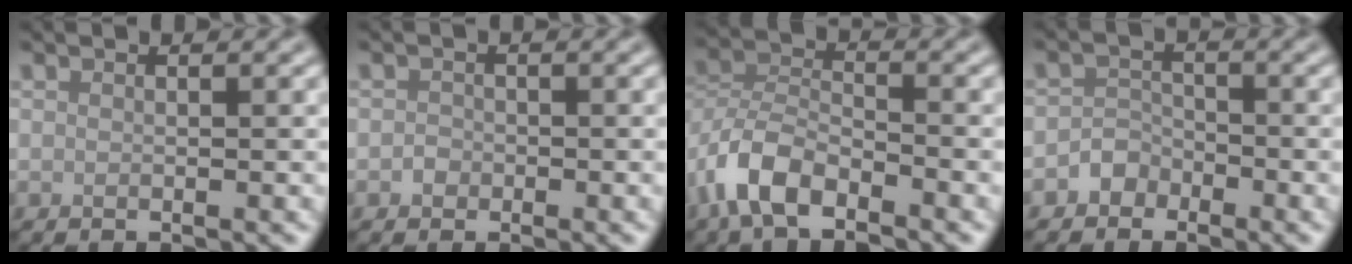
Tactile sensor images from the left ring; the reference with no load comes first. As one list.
[{"total": 0.8, "force": [-0.3, 0.7, 0.1], "torque": [0.003, -0.001, -0.009]}, {"total": 5.5, "force": [-3.6, 2.6, 3.2], "torque": [-0.057, 0.003, -0.078]}, {"total": 1.7, "force": [-1.2, 1.2, 0.1], "torque": [0.007, 0.010, -0.025]}]